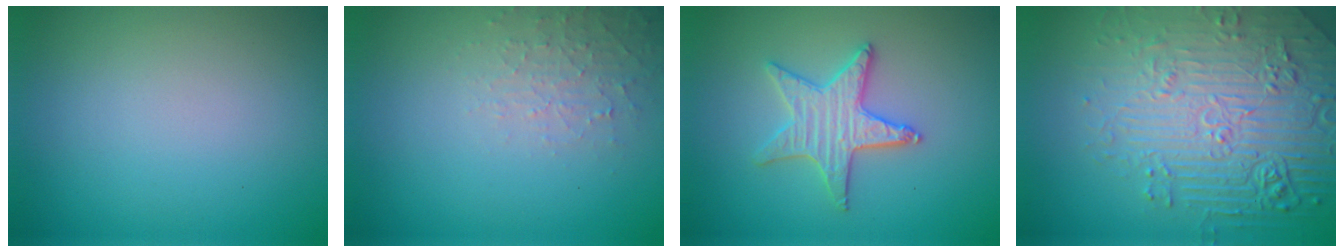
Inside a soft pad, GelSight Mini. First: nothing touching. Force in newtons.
{"total": 2.1, "press": 2.0, "slide": 0.5}
{"total": 3.4, "press": 3.3, "slide": 0.7}
{"total": 8.0, "press": 6.1, "slide": 5.1}